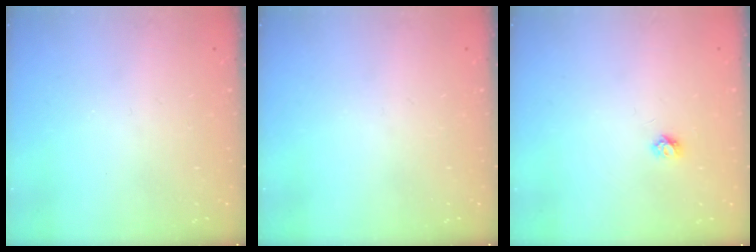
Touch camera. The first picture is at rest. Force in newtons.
{"total": 0.0}
{"total": 3.7, "press": 3.7, "slide": 0.4}